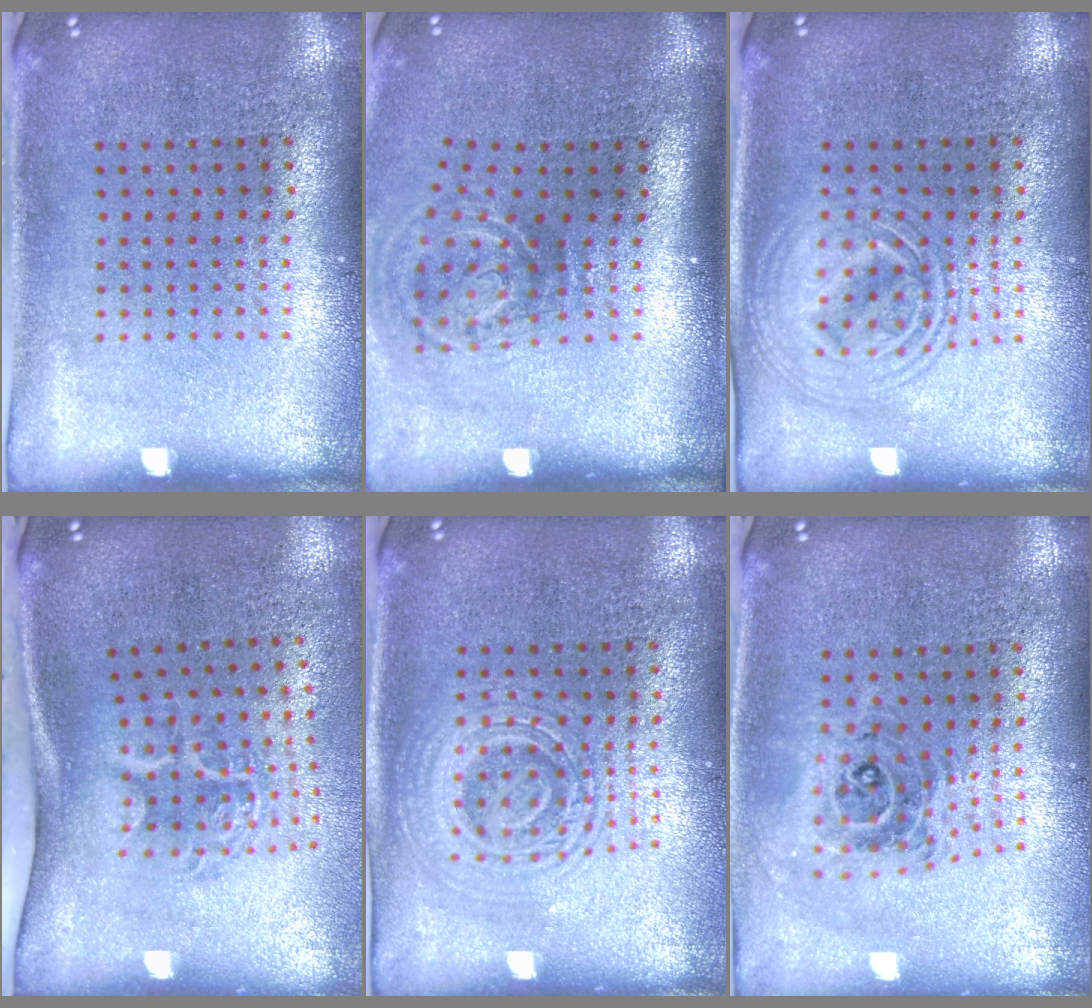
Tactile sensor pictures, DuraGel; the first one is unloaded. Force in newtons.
{"total": 2.0, "press": 1.2, "slide": 1.6}
{"total": 2.7, "press": 2.7, "slide": 0.3}
{"total": 2.0, "press": 1.3, "slide": 1.5}
{"total": 2.8, "press": 2.8, "slide": 0.4}
{"total": 0.9, "press": 0.9, "slide": 0.1}